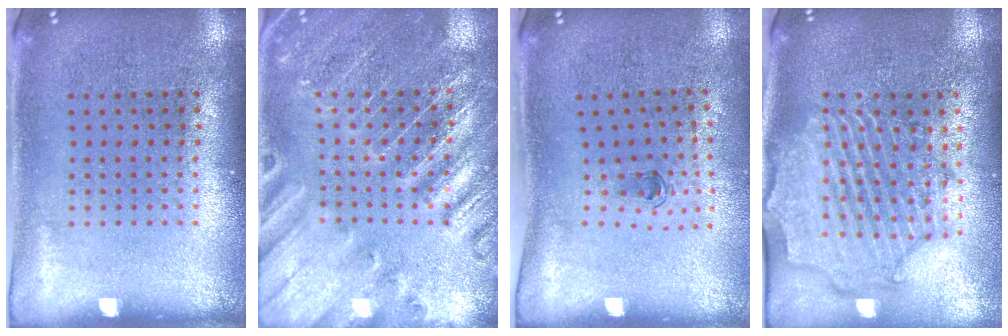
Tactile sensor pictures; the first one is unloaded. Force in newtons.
{"total": 2.8, "press": 2.8, "slide": 0.4}
{"total": 0.6, "press": 0.4, "slide": 0.5}
{"total": 2.5, "press": 2.2, "slide": 1.1}